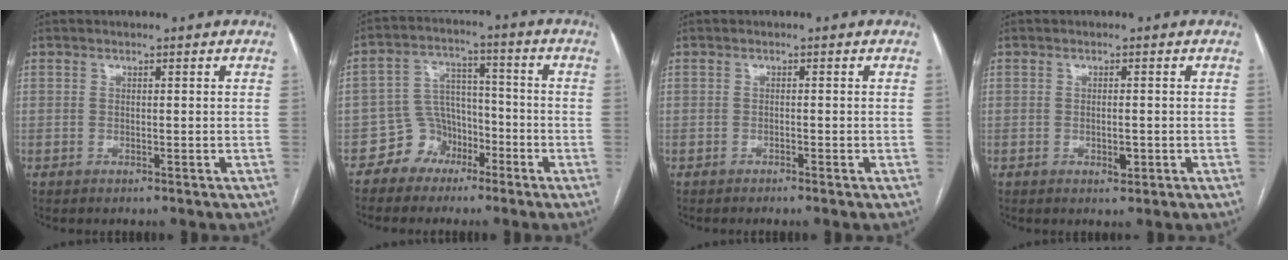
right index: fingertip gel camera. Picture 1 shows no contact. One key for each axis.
{"total": 6.9, "fx": -4.1, "fy": 5.4, "fz": 1.1, "tx": -0.017, "ty": 0.022, "tz": -0.068}
{"total": 0.8, "fx": -0.6, "fy": 0.0, "fz": 0.5, "tx": -0.015, "ty": -0.001, "tz": -0.011}
{"total": 1.9, "fx": -0.5, "fy": 0.7, "fz": 1.6, "tx": -0.030, "ty": -0.003, "tz": -0.005}